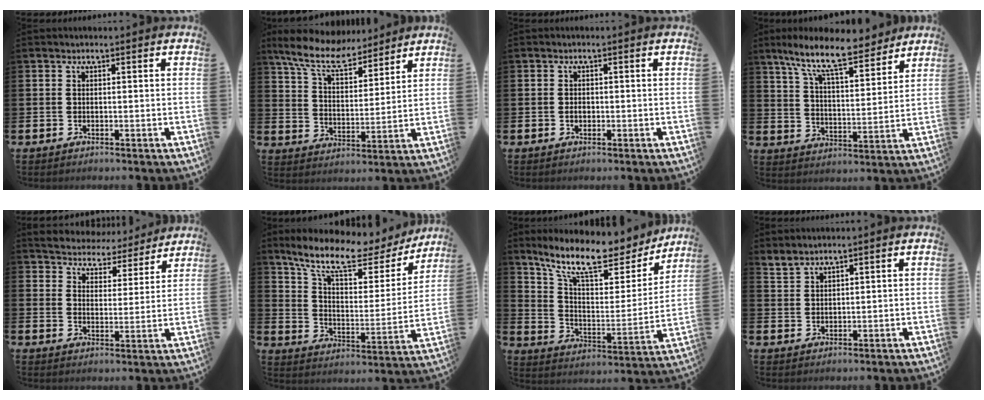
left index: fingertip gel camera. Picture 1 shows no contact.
{"total": 9.2, "force": [8.1, 2.4, 3.5], "torque": [-0.099, -0.040, 0.146]}
{"total": 0.9, "force": [-0.4, 0.7, 0.4], "torque": [-0.009, 0.004, -0.008]}
{"total": 10.9, "force": [9.2, 2.2, 5.3], "torque": [-0.120, -0.052, 0.158]}
{"total": 5.1, "force": [4.9, 1.3, -0.2], "torque": [-0.024, -0.046, 0.083]}
{"total": 11.2, "force": [9.2, 3.3, 5.5], "torque": [-0.130, -0.056, 0.155]}
{"total": 11.8, "force": [9.9, 3.3, 5.5], "torque": [-0.133, -0.059, 0.169]}
{"total": 2.4, "force": [2.4, 0.1, 0.0], "torque": [0.002, -0.011, 0.044]}